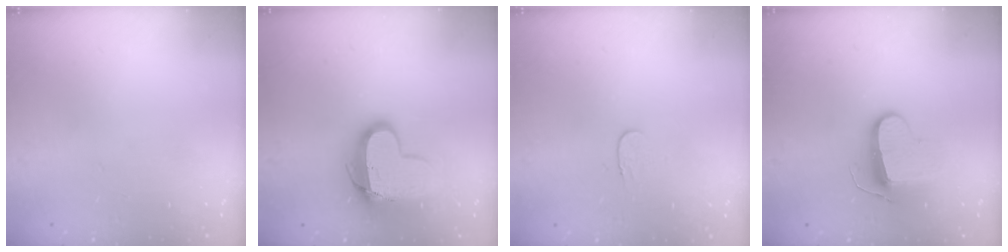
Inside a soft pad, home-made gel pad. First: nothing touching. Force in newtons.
{"total": 13.2, "press": 13.2, "slide": 1.2}
{"total": 3.7, "press": 3.7, "slide": 0.4}
{"total": 9.6, "press": 9.6, "slide": 0.2}